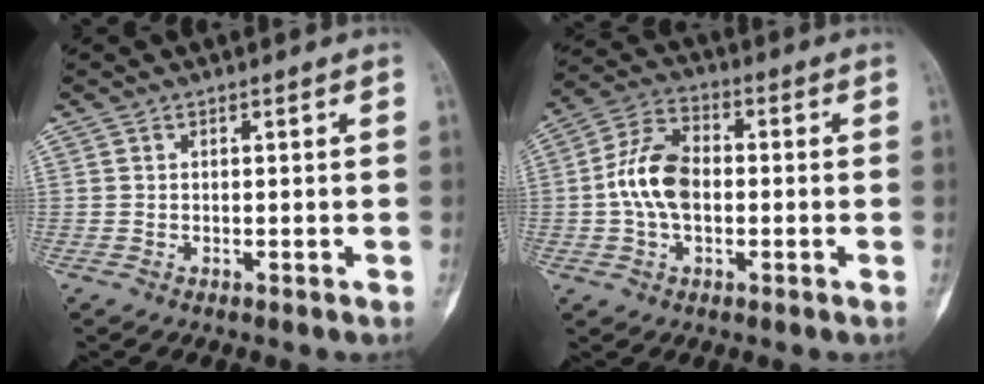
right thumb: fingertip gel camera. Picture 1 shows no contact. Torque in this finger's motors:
{"motor_torque": [-0.61, 0.85, 0.04, -0.01, 0.09]}